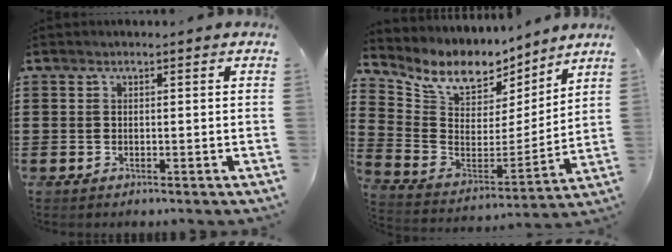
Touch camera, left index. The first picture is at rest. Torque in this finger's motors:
{"motor_torque": [0.87, -1.27, 0.72, 0.13]}